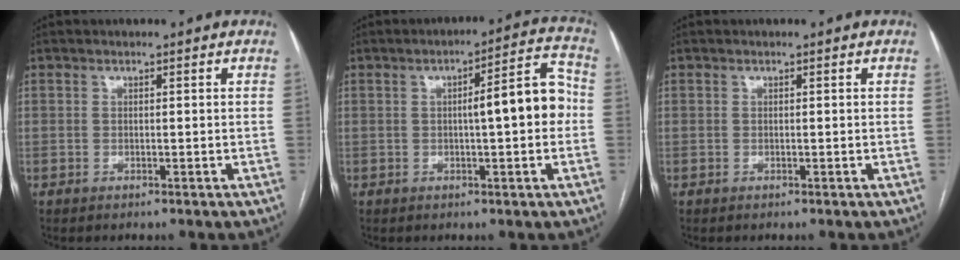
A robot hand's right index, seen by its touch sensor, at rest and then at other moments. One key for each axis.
{"total": 8.7, "fx": -0.1, "fy": 1.5, "fz": 8.6, "tx": -0.113, "ty": 0.031, "tz": -0.003}
{"total": 0.0}